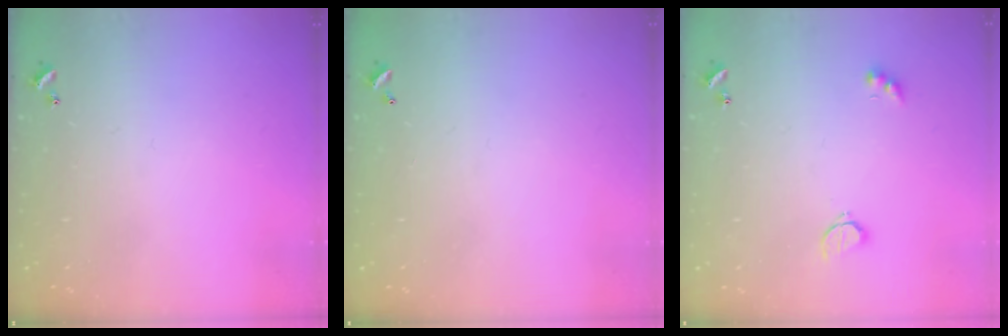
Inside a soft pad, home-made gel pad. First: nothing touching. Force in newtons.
{"total": 2.9, "press": 2.9, "slide": 0.1}
{"total": 2.6, "press": 2.6, "slide": 0.5}